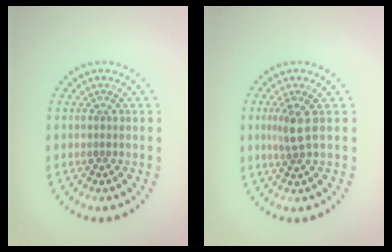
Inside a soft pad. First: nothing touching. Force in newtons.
{"total": 1.9, "press": 1.6, "slide": 1.1}